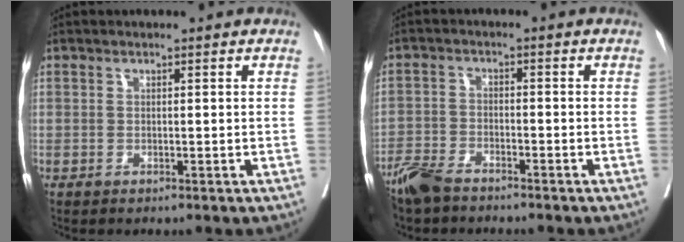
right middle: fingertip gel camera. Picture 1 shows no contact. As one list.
[{"total": 5.1, "force": [-4.5, 1.4, 2.1], "torque": [-0.043, -0.011, -0.087]}]